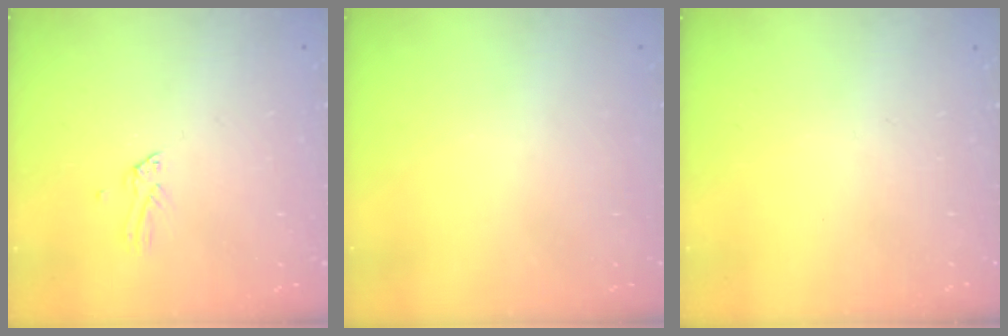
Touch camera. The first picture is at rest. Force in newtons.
{"total": 0.5, "press": 0.5, "slide": 0.1}
{"total": 0.0}